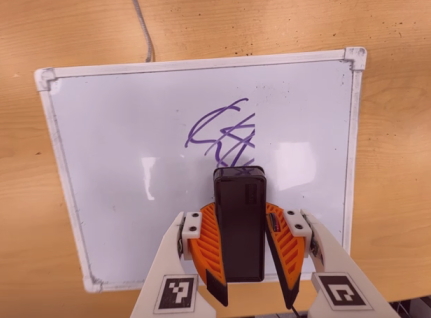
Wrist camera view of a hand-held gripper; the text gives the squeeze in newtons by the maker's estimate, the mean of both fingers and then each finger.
{"total": 11.3, "left": 10.4, "right": 12.2}